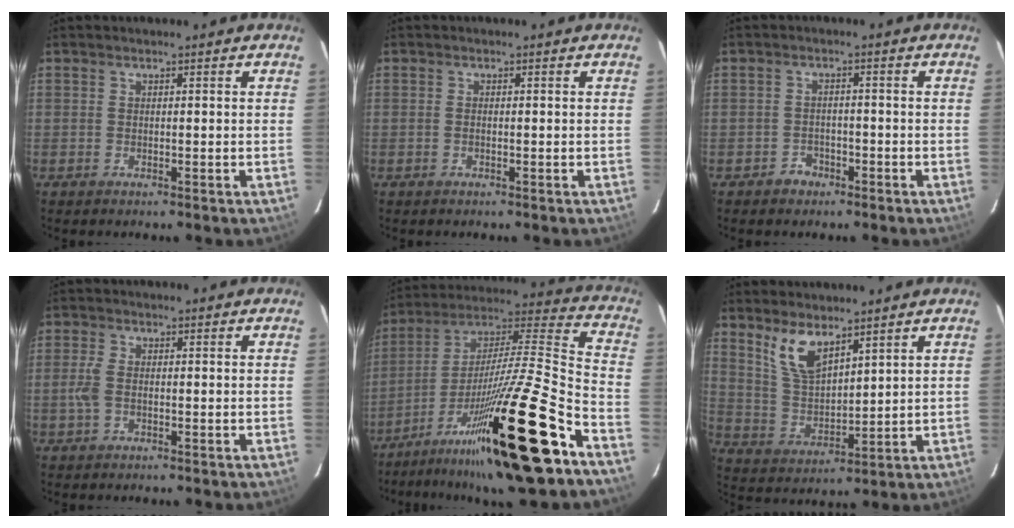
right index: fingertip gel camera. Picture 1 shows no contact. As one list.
[{"total": 0.6, "force": [-0.1, 0.2, 0.6], "torque": [-0.012, -0.001, -0.005]}, {"total": 3.1, "force": [-2.0, 2.4, 0.2], "torque": [-0.009, 0.012, -0.029]}, {"total": 3.4, "force": [-0.7, 1.7, 2.8], "torque": [-0.066, -0.002, -0.014]}, {"total": 30.2, "force": [-18.6, 2.3, 23.7], "torque": [-0.388, -0.038, -0.313]}, {"total": 8.4, "force": [5.7, 3.2, 5.3], "torque": [-0.103, -0.001, 0.124]}]